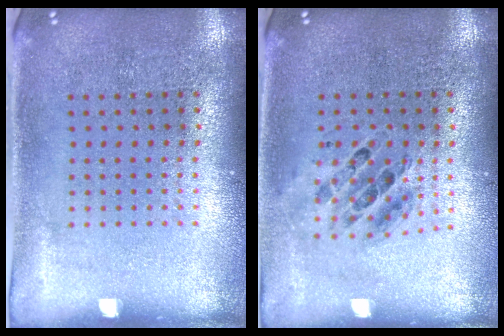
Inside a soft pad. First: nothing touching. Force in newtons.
{"total": 0.7, "press": 0.7, "slide": 0.1}